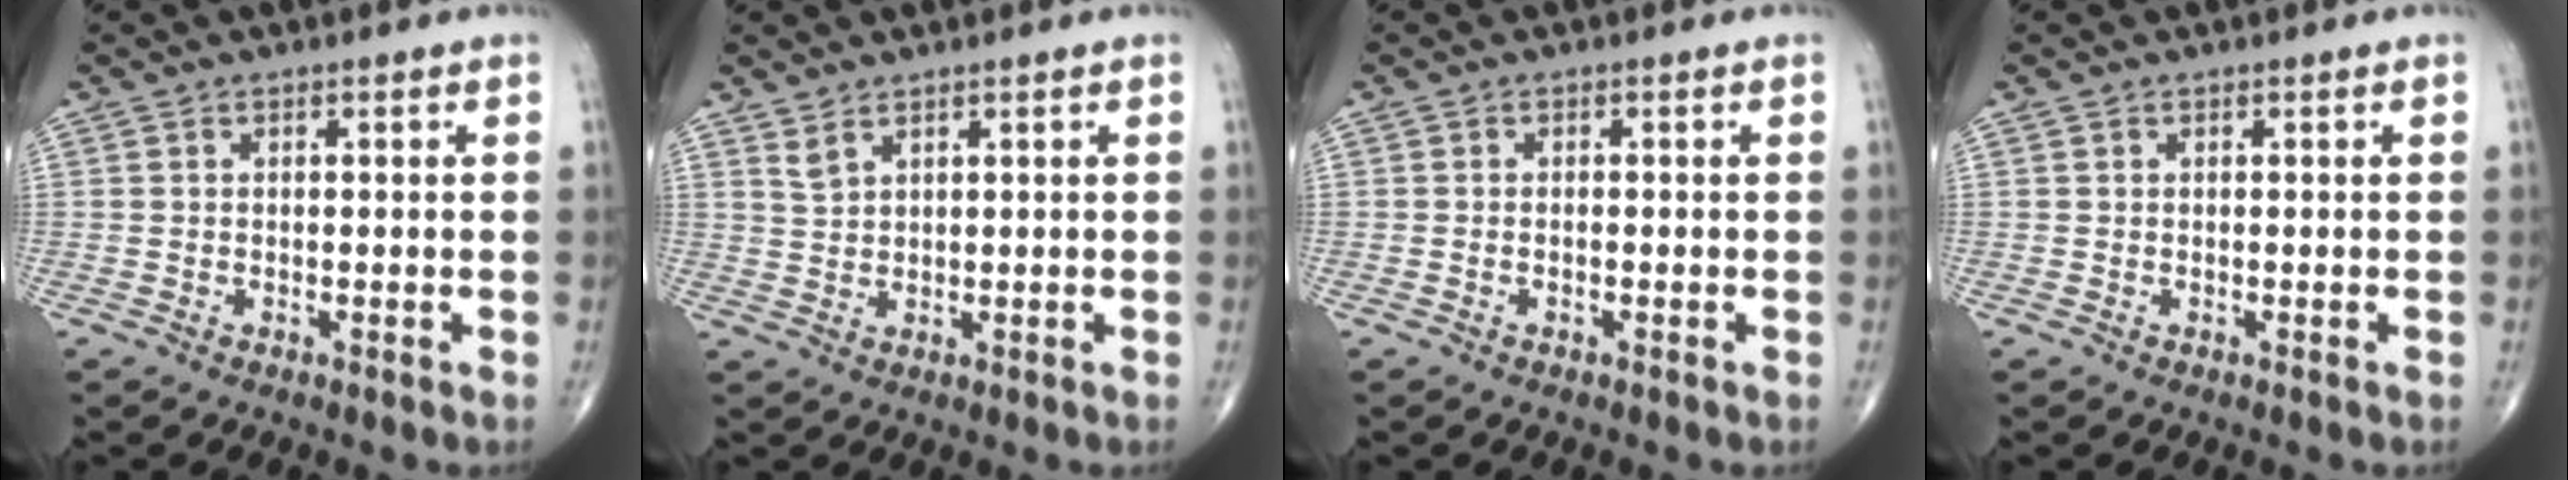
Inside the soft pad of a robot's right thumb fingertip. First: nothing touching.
{"total": 2.1, "force": [1.7, 0.7, 1.0], "torque": [-0.018, -0.009, 0.040]}
{"total": 0.6, "force": [-0.2, 0.3, 0.5], "torque": [-0.014, 0.006, -0.003]}
{"total": 0.0}